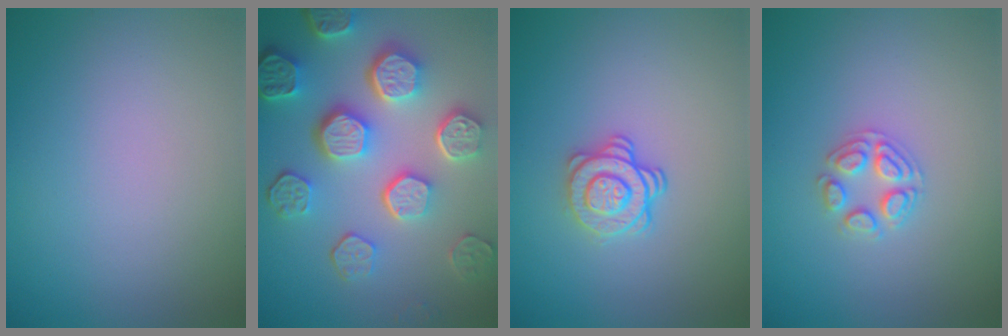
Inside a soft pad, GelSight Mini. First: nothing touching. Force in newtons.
{"total": 8.4, "press": 6.2, "slide": 5.7}
{"total": 2.4, "press": 2.0, "slide": 1.4}
{"total": 2.5, "press": 2.5, "slide": 0.3}